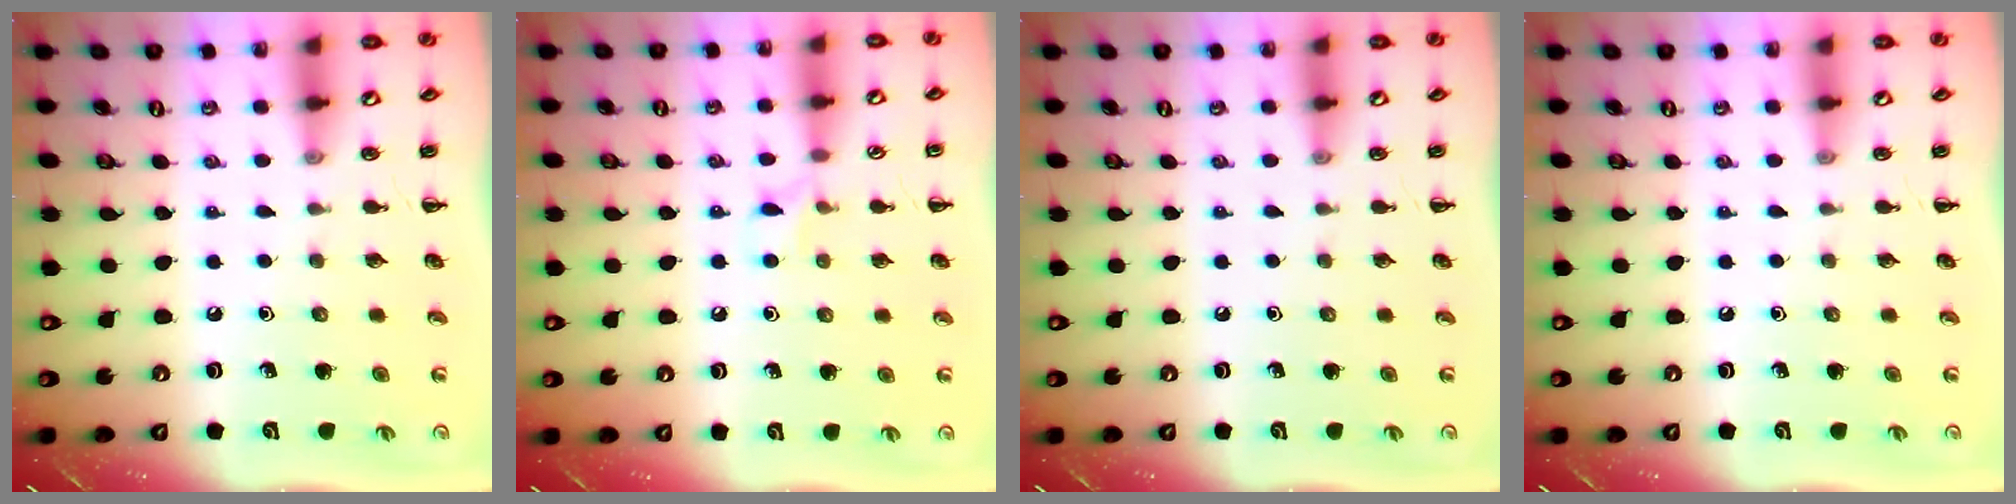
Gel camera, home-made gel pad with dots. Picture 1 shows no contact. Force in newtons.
{"total": 5.0, "press": 4.8, "slide": 1.5}
{"total": 0.0}
{"total": 0.0}